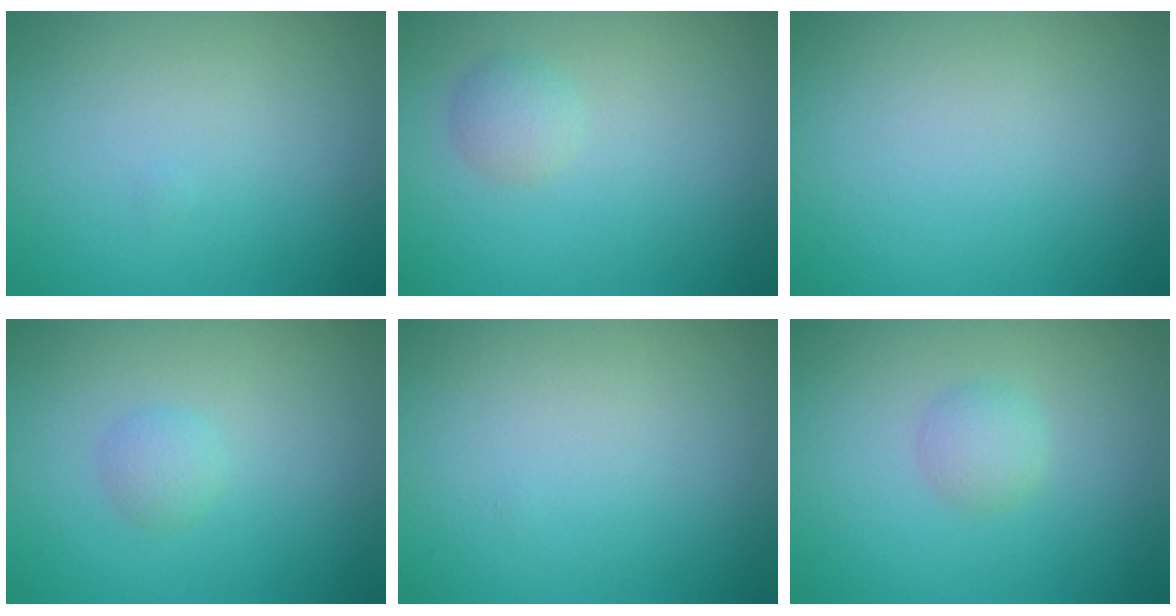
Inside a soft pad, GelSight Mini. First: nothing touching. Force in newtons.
{"total": 1.4, "press": 1.4, "slide": 0.1}
{"total": 0.0}
{"total": 1.2, "press": 1.2, "slide": 0.0}
{"total": 0.0}
{"total": 1.6, "press": 1.6, "slide": 0.0}